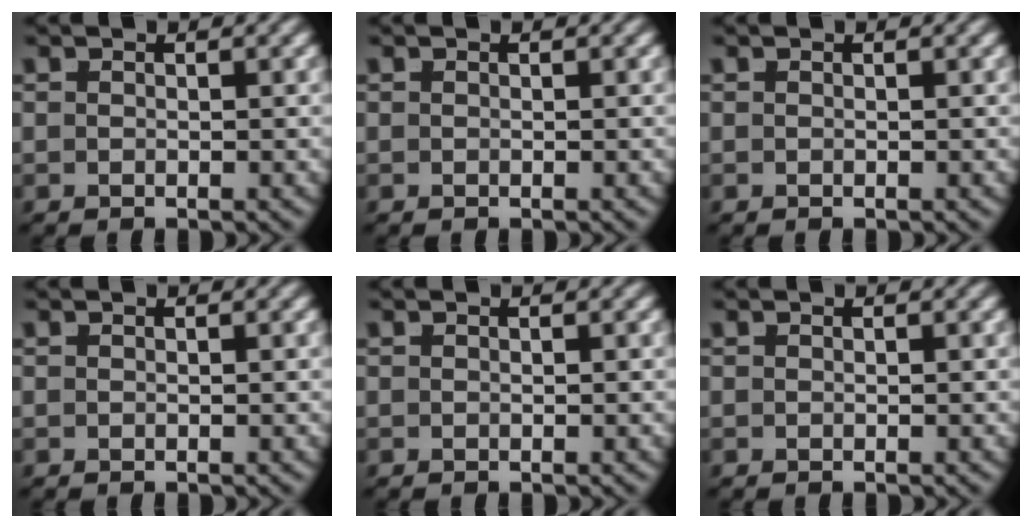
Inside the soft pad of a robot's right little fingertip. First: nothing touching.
{"total": 0.0}
{"total": 0.0}
{"total": 0.0}
{"total": 0.0}
{"total": 0.0}